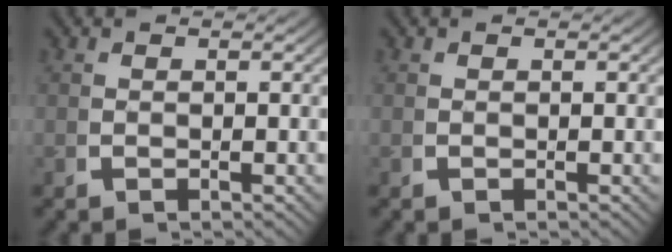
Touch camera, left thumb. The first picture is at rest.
{"total": 0.0}